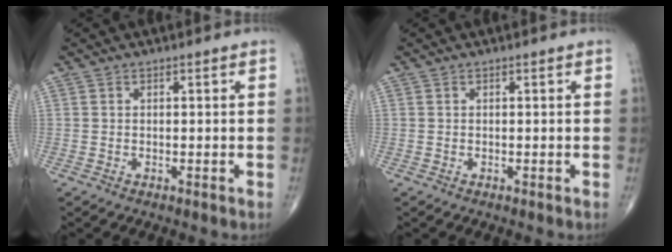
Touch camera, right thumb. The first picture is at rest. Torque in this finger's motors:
{"motor_torque": [0.07, 0.08, 0.00, 0.00, 0.00]}